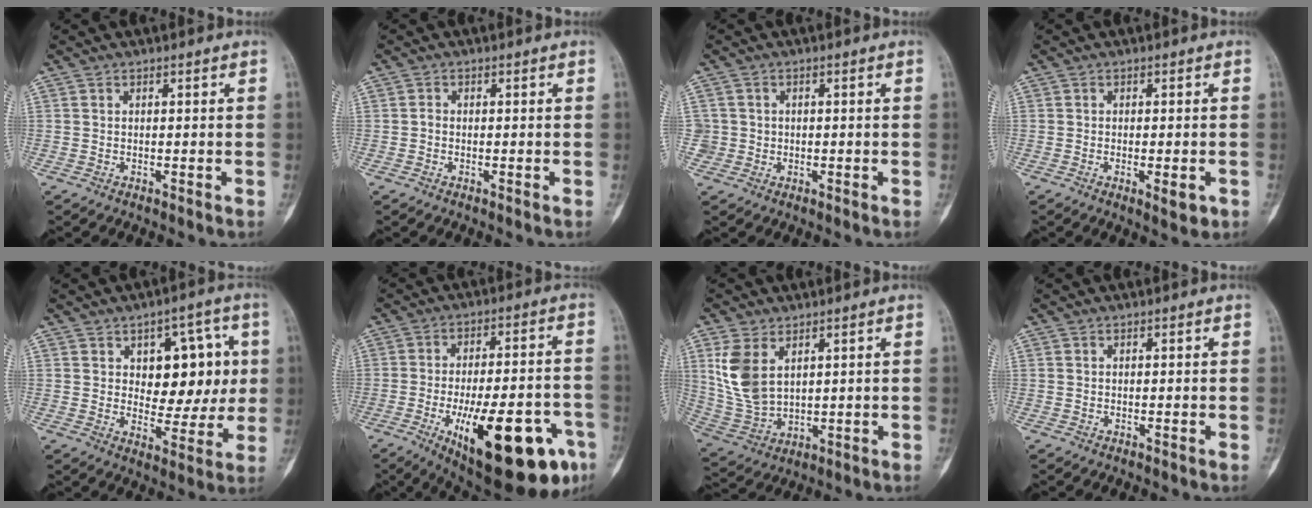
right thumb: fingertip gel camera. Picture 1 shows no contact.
{"total": 0.7, "force": [-0.2, 0.5, 0.4], "torque": [-0.004, 0.002, -0.009]}
{"total": 2.4, "force": [-0.1, 2.4, -0.1], "torque": [0.020, 0.008, -0.002]}
{"total": 3.6, "force": [-1.3, 1.2, 3.2], "torque": [-0.037, -0.004, -0.012]}
{"total": 13.0, "force": [2.8, 7.8, 10.0], "torque": [-0.076, -0.003, 0.041]}
{"total": 25.7, "force": [-10.5, 9.1, 21.6], "torque": [-0.265, 0.022, -0.136]}
{"total": 9.9, "force": [3.8, 6.0, 6.9], "torque": [-0.139, -0.015, 0.094]}
{"total": 0.0}